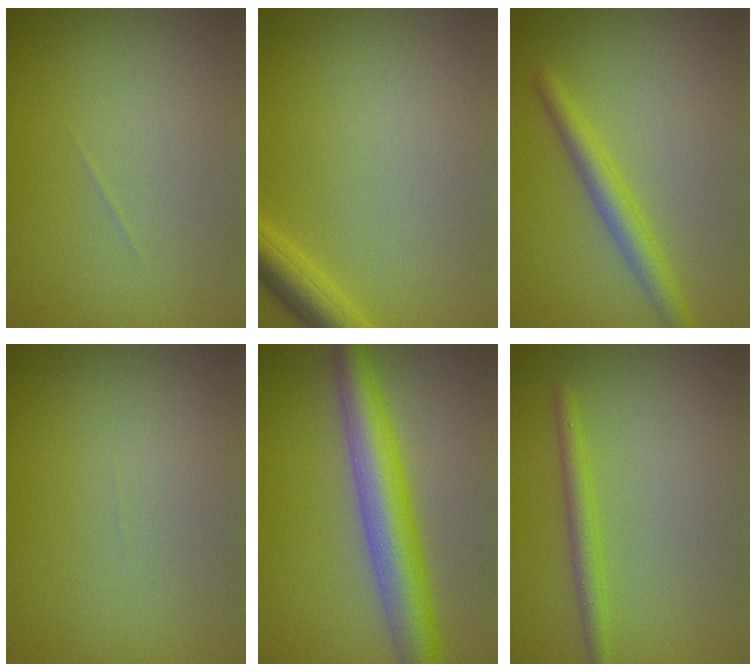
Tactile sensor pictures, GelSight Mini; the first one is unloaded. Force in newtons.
{"total": 2.9, "press": 2.9, "slide": 0.2}
{"total": 2.7, "press": 2.7, "slide": 0.1}
{"total": 0.0}
{"total": 6.3, "press": 6.3, "slide": 0.1}
{"total": 1.9, "press": 1.9, "slide": 0.2}